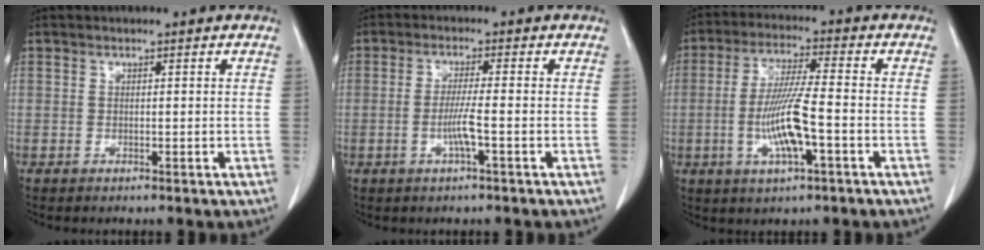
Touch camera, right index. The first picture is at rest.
{"total": 4.2, "force": [-1.3, 0.0, 3.9], "torque": [-0.080, -0.002, -0.025]}
{"total": 10.3, "force": [-2.7, 1.3, 9.9], "torque": [-0.196, -0.004, -0.050]}